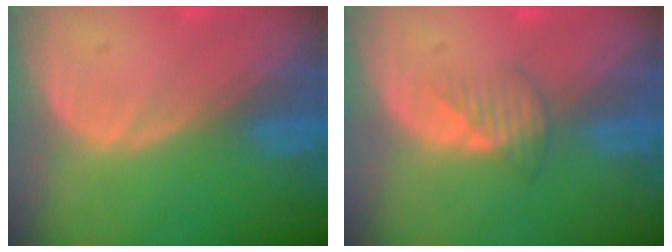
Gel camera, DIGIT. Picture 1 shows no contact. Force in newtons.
{"total": 2.5, "press": 2.5, "slide": 0.3}